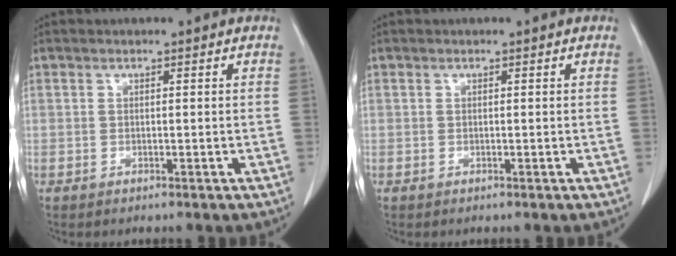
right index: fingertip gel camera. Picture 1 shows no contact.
{"total": 0.0}